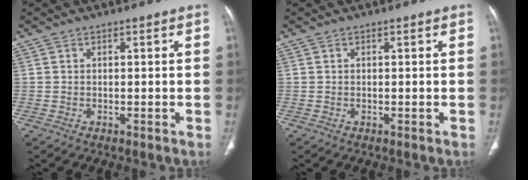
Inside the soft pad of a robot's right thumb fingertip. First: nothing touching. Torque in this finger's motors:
{"motor_torque": [-0.11, 0.05, -0.13, -0.15, 0.03]}